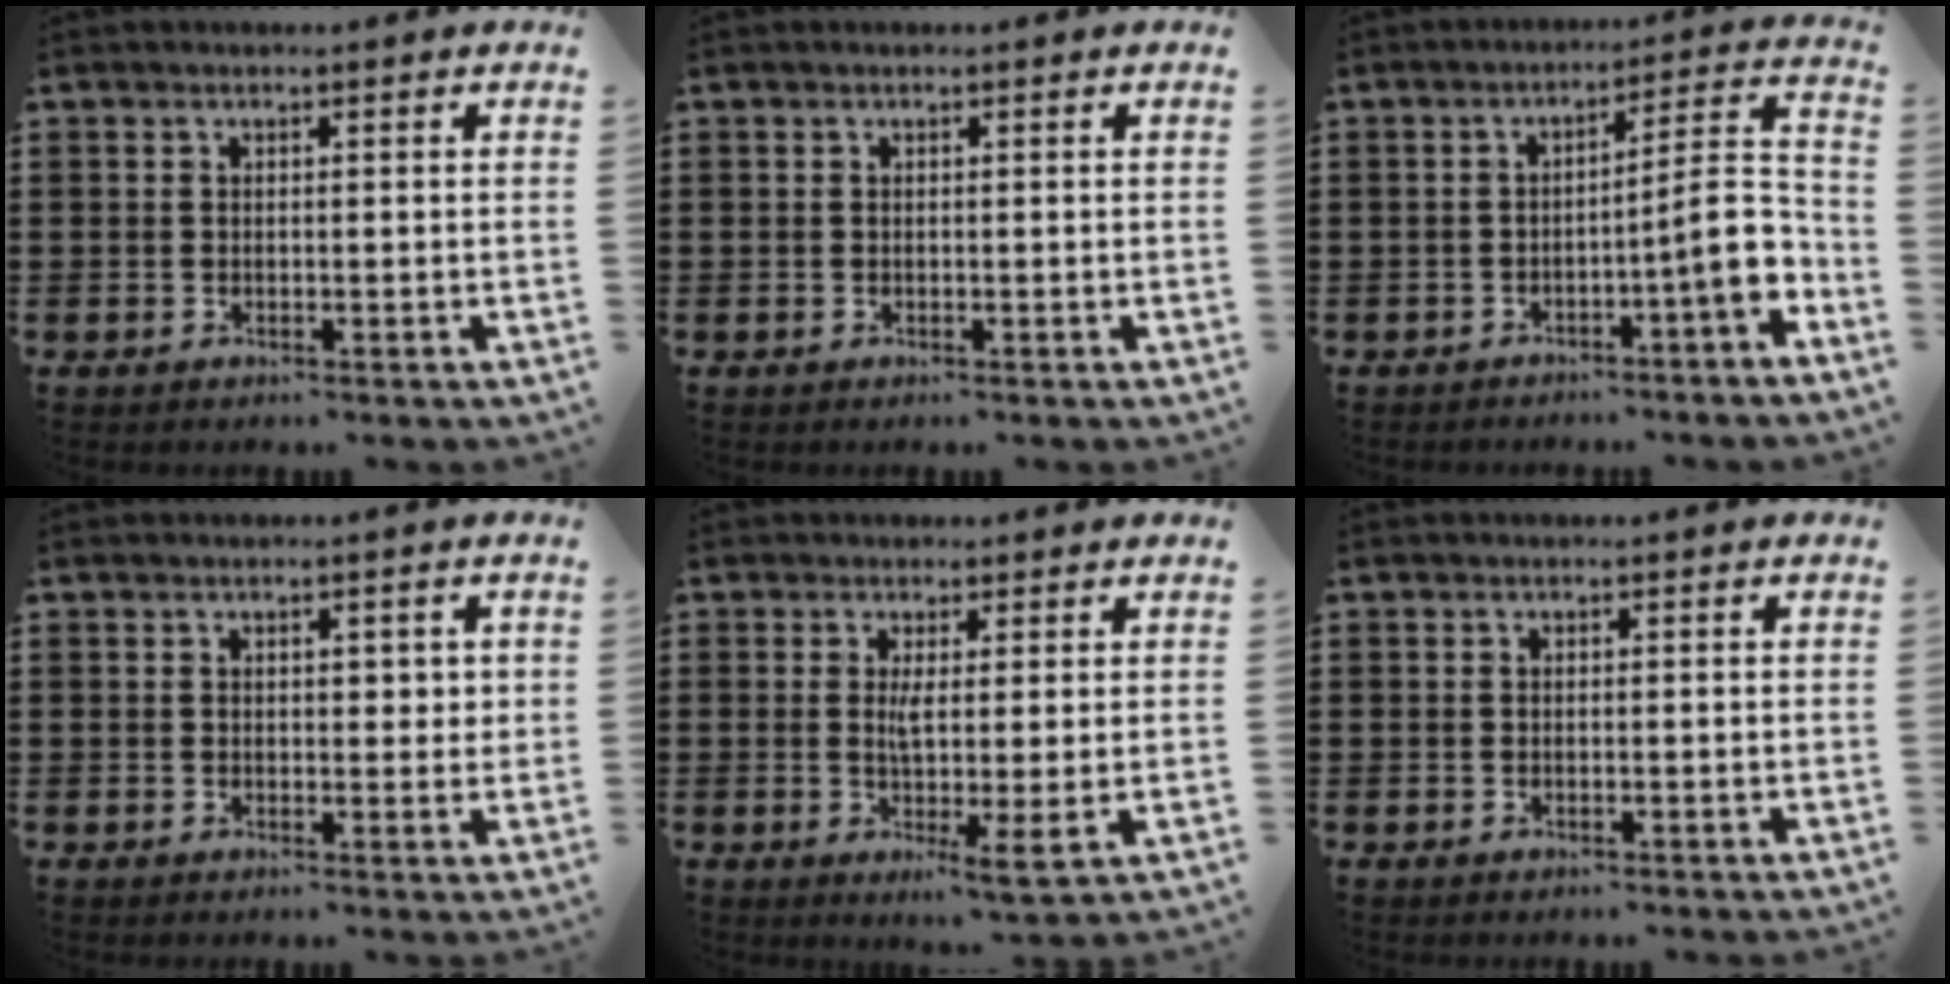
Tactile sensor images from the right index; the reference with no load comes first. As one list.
[{"total": 0.0}, {"total": 8.3, "force": [-3.3, 1.1, 7.6], "torque": [-0.102, -0.018, -0.065]}, {"total": 1.5, "force": [0.7, 1.0, 0.9], "torque": [-0.003, 0.001, 0.008]}, {"total": 4.1, "force": [0.6, 0.0, 4.0], "torque": [-0.079, -0.007, 0.009]}, {"total": 0.0}]